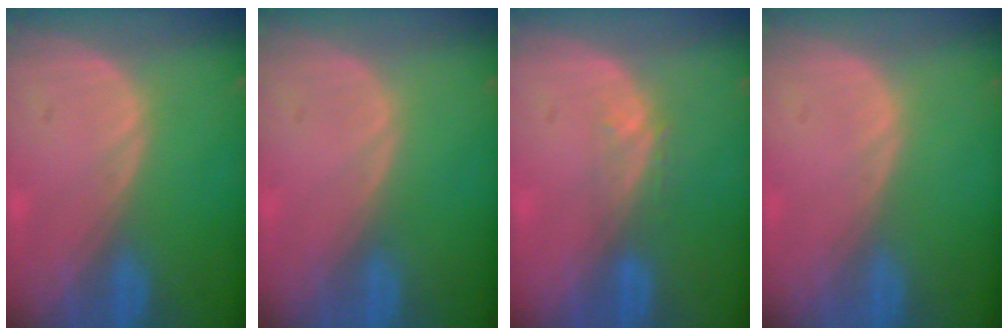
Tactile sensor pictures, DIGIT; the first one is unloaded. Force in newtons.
{"total": 0.0}
{"total": 2.8, "press": 2.1, "slide": 1.7}
{"total": 0.0}